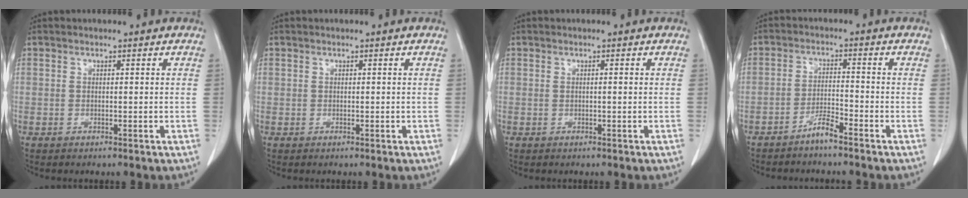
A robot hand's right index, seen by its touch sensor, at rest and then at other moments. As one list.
[{"total": 0.0}, {"total": 0.6, "force": [0.1, 0.0, 0.6], "torque": [-0.012, 0.000, 0.002]}, {"total": 3.2, "force": [-2.7, 0.1, 1.7], "torque": [-0.032, 0.000, -0.053]}]